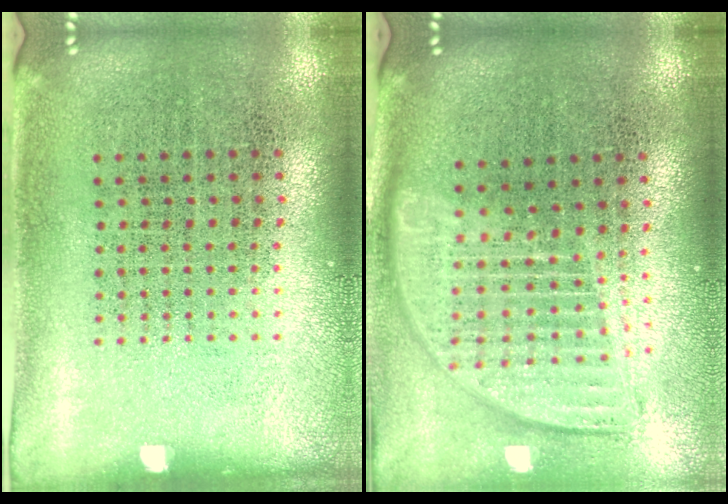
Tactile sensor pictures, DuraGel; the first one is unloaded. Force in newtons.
{"total": 1.8, "press": 1.5, "slide": 0.9}